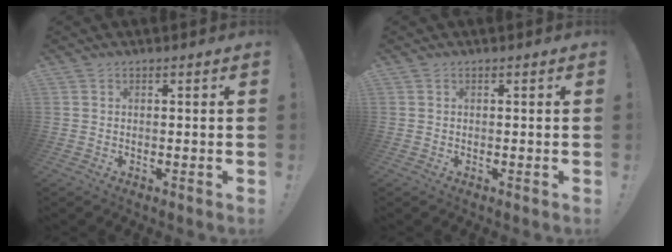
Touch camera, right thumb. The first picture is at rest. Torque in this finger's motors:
{"motor_torque": [-0.12, 0.02, -0.07, 0.12, 0.00]}